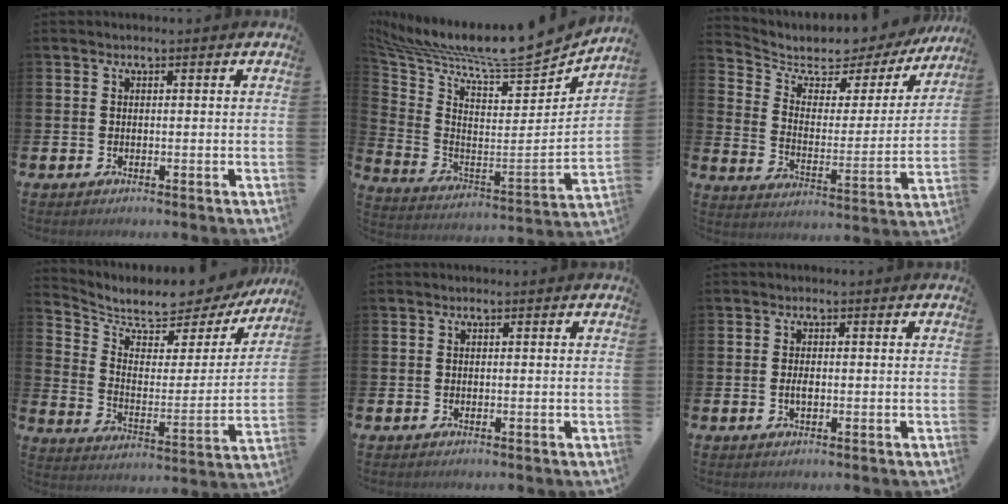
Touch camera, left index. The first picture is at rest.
{"total": 9.5, "force": [8.9, 0.9, 3.2], "torque": [-0.094, -0.086, 0.142]}
{"total": 5.4, "force": [4.4, 2.6, 1.5], "torque": [-0.065, -0.034, 0.069]}
{"total": 7.2, "force": [6.4, 2.5, 2.0], "torque": [-0.075, -0.054, 0.106]}
{"total": 0.0}
{"total": 1.5, "force": [-0.2, 0.6, 1.4], "torque": [-0.025, 0.002, -0.006]}